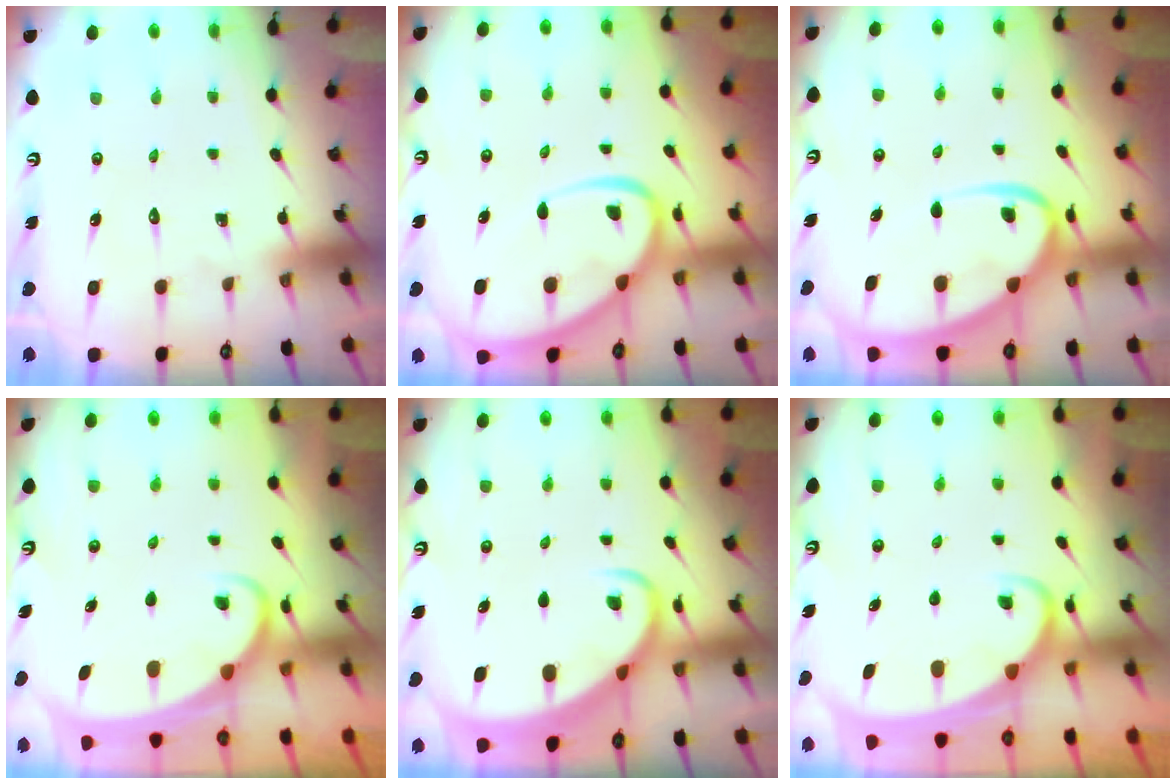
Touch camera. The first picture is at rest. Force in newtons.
{"total": 10.1, "press": 10.1, "slide": 1.0}
{"total": 10.2, "press": 10.1, "slide": 1.1}
{"total": 2.1, "press": 2.0, "slide": 0.3}
{"total": 2.0, "press": 2.0, "slide": 0.3}
{"total": 2.2, "press": 2.2, "slide": 0.2}